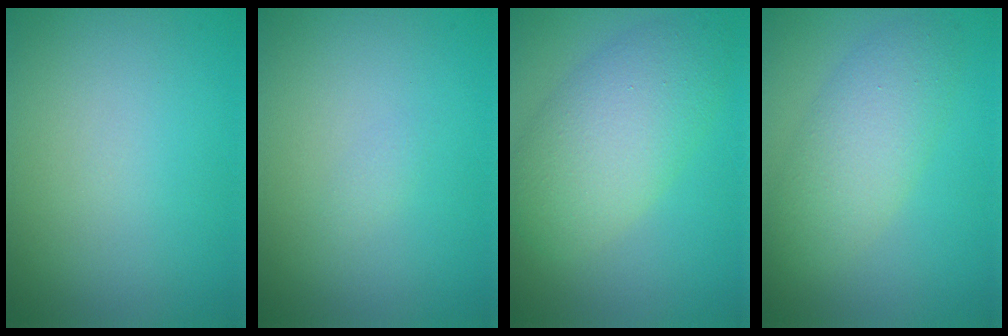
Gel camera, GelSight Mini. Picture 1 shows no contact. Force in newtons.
{"total": 0.5, "press": 0.5, "slide": 0.0}
{"total": 6.2, "press": 6.2, "slide": 0.3}
{"total": 4.3, "press": 4.3, "slide": 0.0}